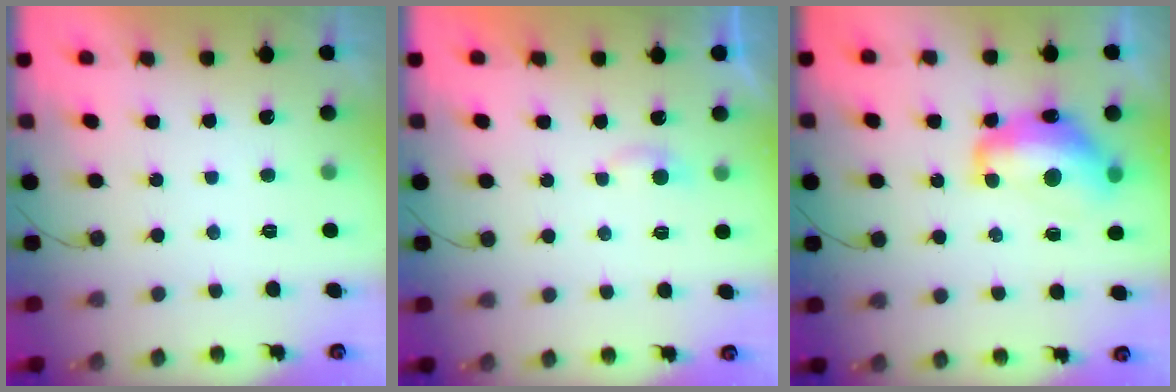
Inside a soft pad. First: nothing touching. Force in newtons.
{"total": 2.8, "press": 2.8, "slide": 0.2}
{"total": 14.4, "press": 14.3, "slide": 0.9}